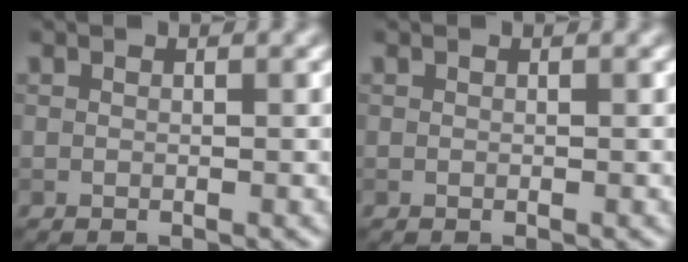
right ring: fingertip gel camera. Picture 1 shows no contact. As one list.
[{"total": 0.0}]